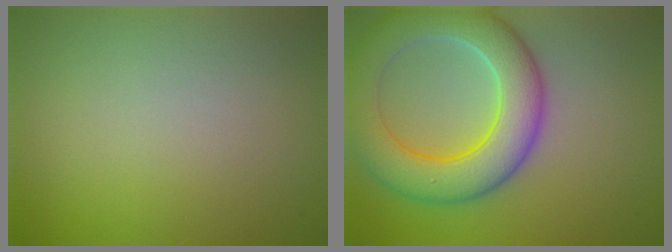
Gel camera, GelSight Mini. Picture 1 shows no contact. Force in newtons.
{"total": 8.5, "press": 8.5, "slide": 0.3}